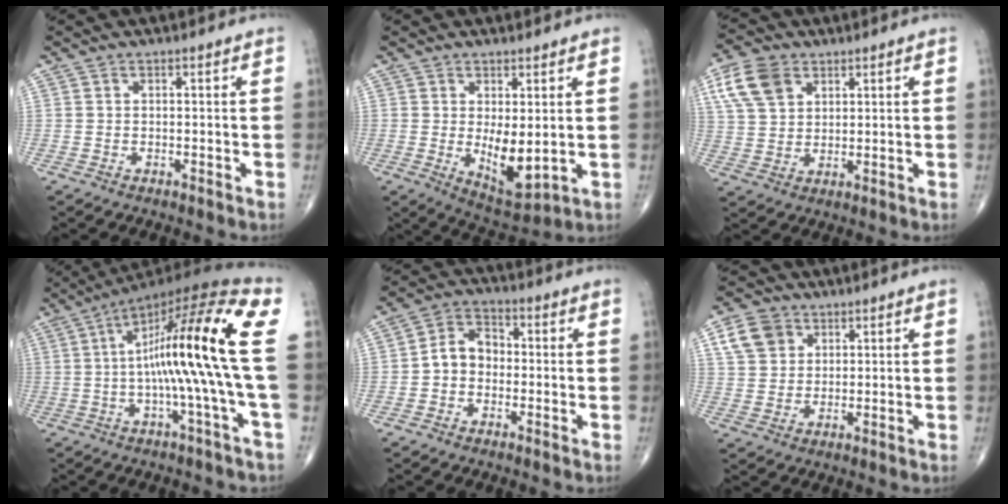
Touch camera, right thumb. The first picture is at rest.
{"total": 8.3, "force": [0.0, 3.3, 7.6], "torque": [-0.105, -0.024, 0.019]}
{"total": 9.2, "force": [4.2, 6.3, 5.3], "torque": [-0.093, -0.004, 0.081]}
{"total": 18.1, "force": [-0.3, -0.1, 18.1], "torque": [-0.315, 0.037, -0.015]}
{"total": 6.5, "force": [-0.9, 5.1, 3.9], "torque": [-0.050, 0.028, -0.032]}
{"total": 7.0, "force": [3.1, 5.5, 2.9], "torque": [-0.034, -0.004, 0.057]}